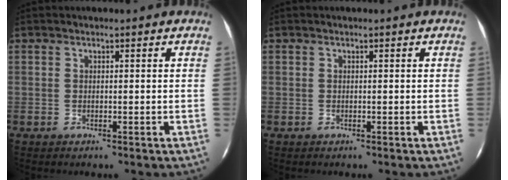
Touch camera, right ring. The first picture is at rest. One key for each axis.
{"total": 0.0}